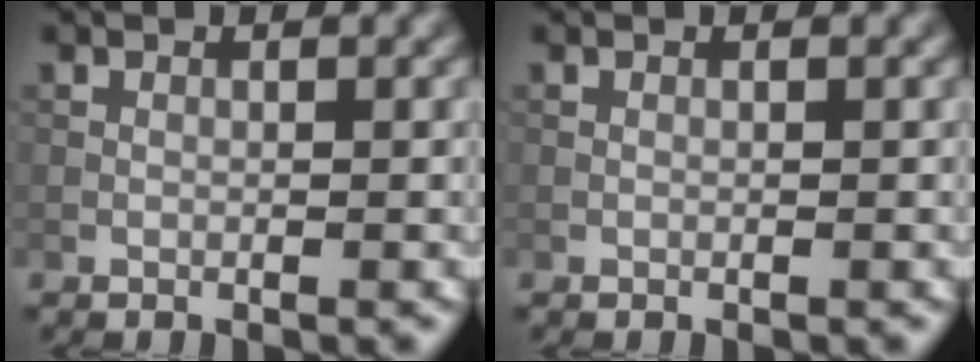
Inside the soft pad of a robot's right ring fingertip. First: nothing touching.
{"total": 0.0}